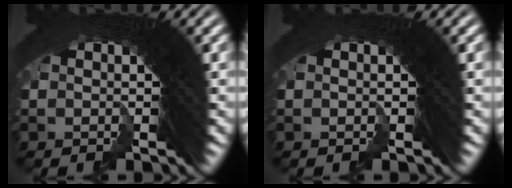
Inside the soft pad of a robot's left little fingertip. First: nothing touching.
{"total": 0.0}